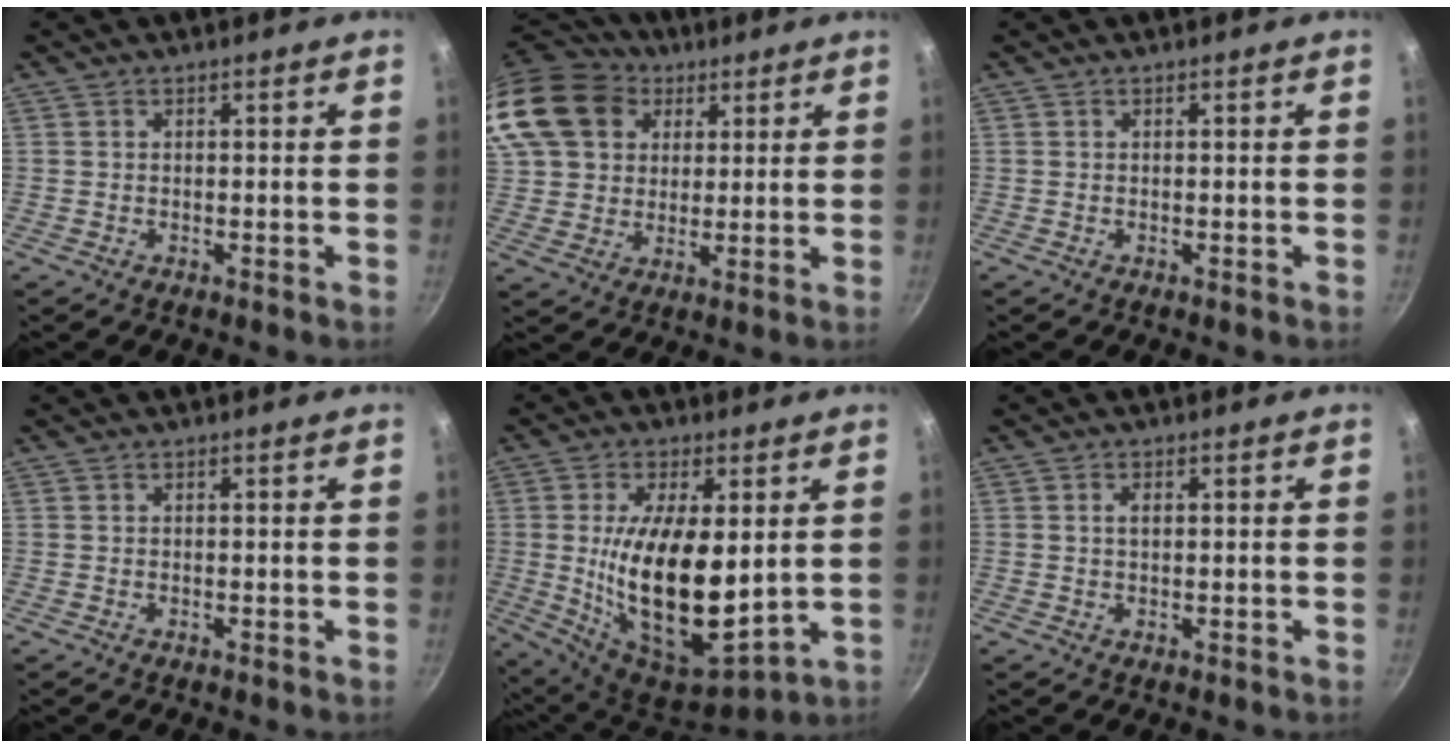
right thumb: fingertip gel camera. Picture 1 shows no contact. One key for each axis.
{"total": 22.9, "fx": 9.5, "fy": 17.7, "fz": 10.9, "tx": -0.247, "ty": 0.028, "tz": 0.178}
{"total": 0.0}
{"total": 0.0}
{"total": 19.8, "fx": 0.8, "fy": 8.8, "fz": 17.7, "tx": -0.303, "ty": -0.025, "tz": 0.029}
{"total": 1.5, "fx": 0.3, "fy": 0.9, "fz": 1.1, "tx": -0.016, "ty": 0.003, "tz": 0.006}